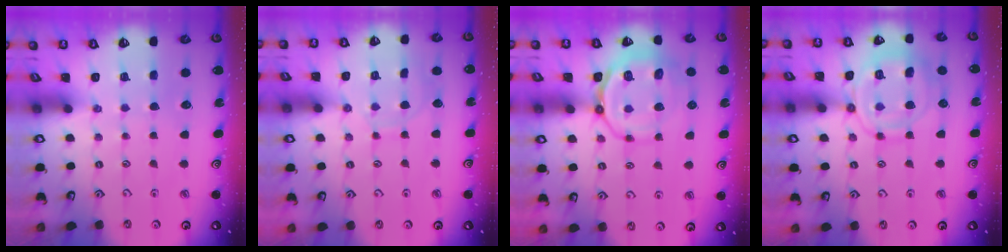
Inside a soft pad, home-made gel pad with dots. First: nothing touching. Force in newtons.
{"total": 6.1, "press": 6.1, "slide": 0.6}
{"total": 13.0, "press": 12.8, "slide": 2.0}
{"total": 13.3, "press": 13.3, "slide": 1.3}